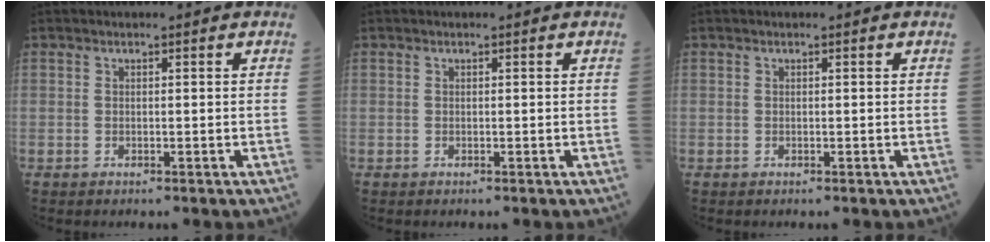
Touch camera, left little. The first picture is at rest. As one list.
[{"total": 0.0}, {"total": 0.0}]